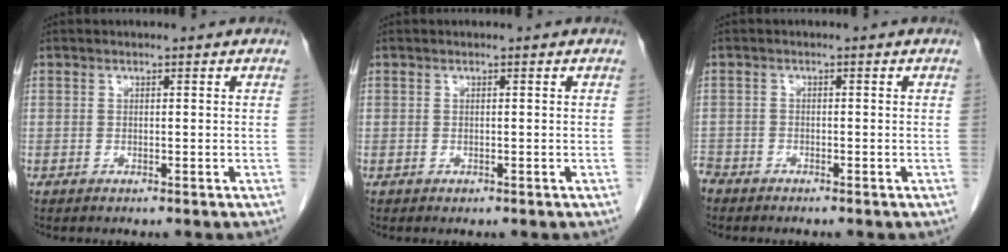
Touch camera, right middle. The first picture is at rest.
{"total": 0.0}
{"total": 2.9, "force": [-2.6, 1.2, 0.3], "torque": [-0.011, -0.003, -0.050]}